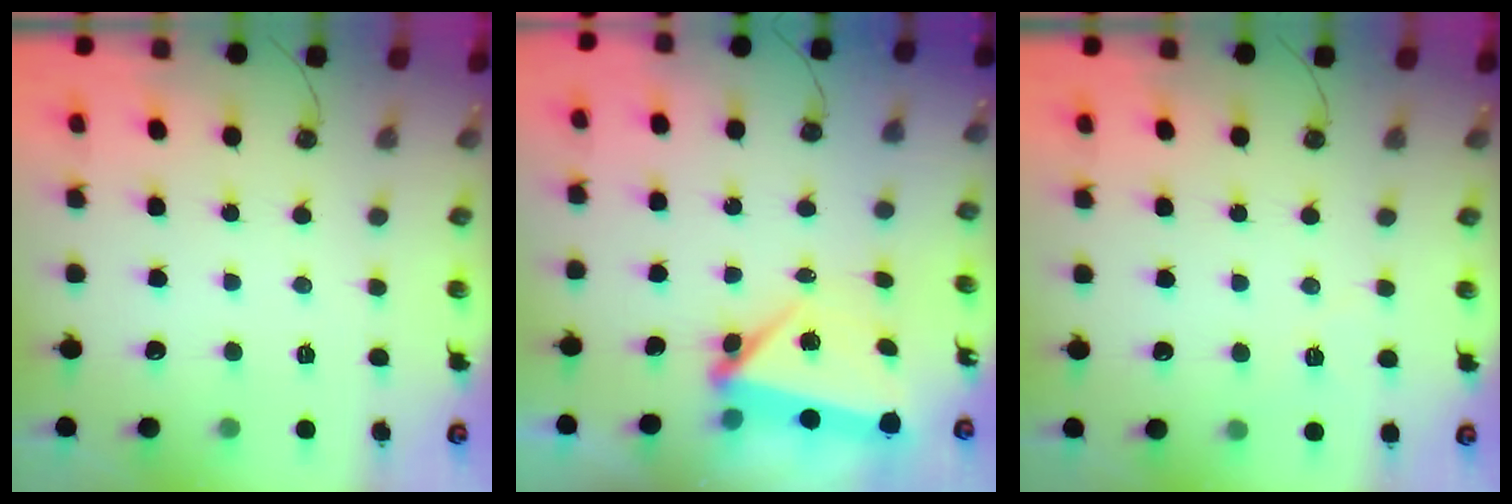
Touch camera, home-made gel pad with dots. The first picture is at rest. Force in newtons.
{"total": 5.6, "press": 5.6, "slide": 0.3}
{"total": 5.0, "press": 4.3, "slide": 2.6}